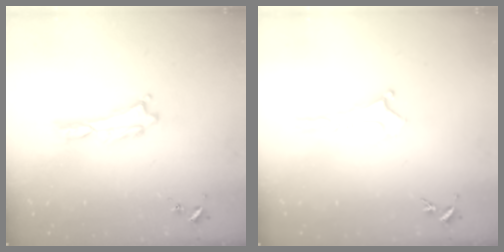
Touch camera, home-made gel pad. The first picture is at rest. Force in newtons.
{"total": 0.0}